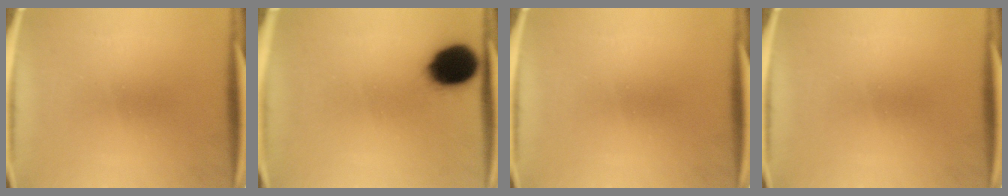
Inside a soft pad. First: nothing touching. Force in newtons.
{"total": 14.1}
{"total": 0.0}
{"total": 0.0}